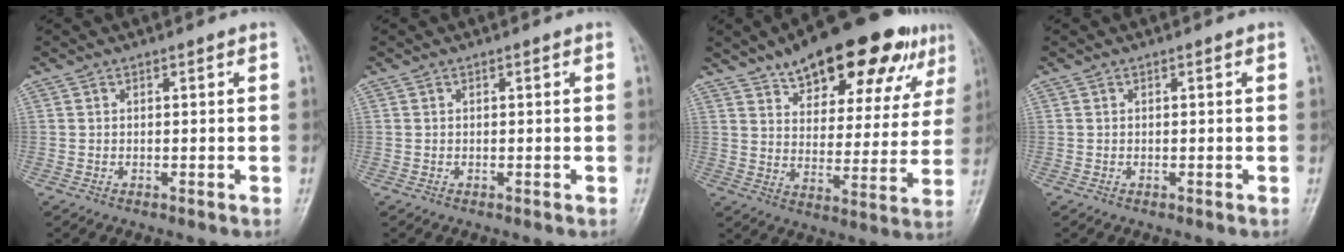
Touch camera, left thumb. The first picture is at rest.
{"total": 0.0}
{"total": 24.1, "force": [15.0, 9.9, 16.1], "torque": [-0.194, -0.023, 0.219]}
{"total": 0.0}